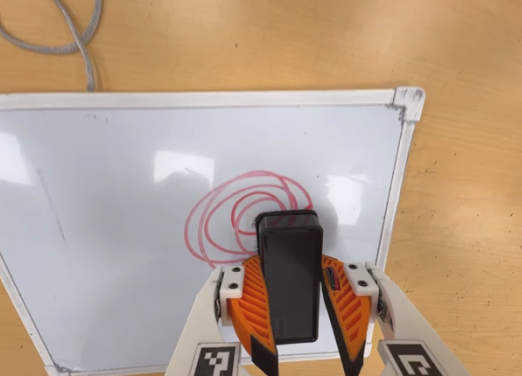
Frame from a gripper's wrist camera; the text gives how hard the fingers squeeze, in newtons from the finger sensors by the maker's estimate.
{"total": 15.3, "left": 16.8, "right": 13.8}